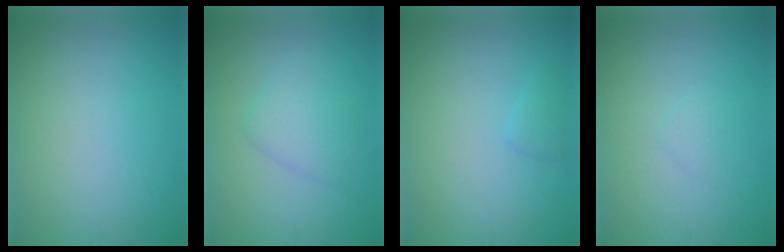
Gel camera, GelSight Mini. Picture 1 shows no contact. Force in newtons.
{"total": 2.6, "press": 2.6, "slide": 0.2}
{"total": 0.9, "press": 0.9, "slide": 0.0}
{"total": 0.6, "press": 0.6, "slide": 0.0}